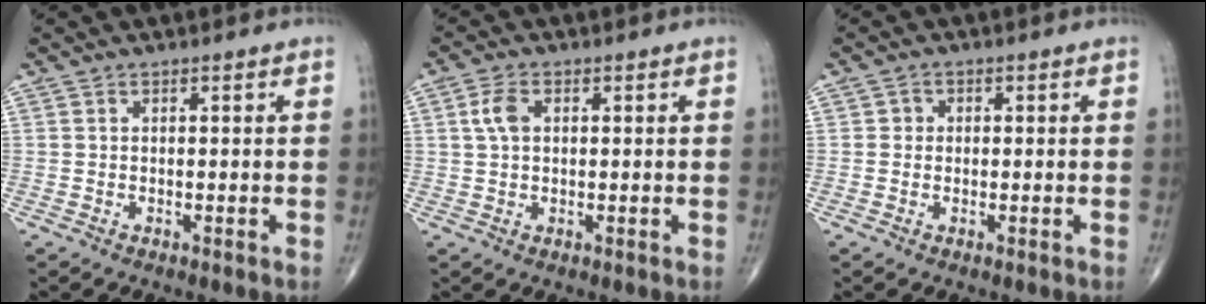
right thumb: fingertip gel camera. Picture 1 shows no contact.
{"total": 3.7, "force": [0.9, 2.3, 2.8], "torque": [-0.059, 0.005, 0.015]}
{"total": 1.5, "force": [0.0, 1.4, 0.4], "torque": [0.007, 0.005, -0.005]}